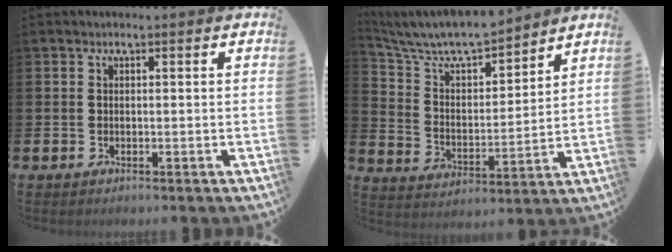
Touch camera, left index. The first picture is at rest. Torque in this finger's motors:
{"motor_torque": [0.08, -0.65, 0.56, 0.21]}